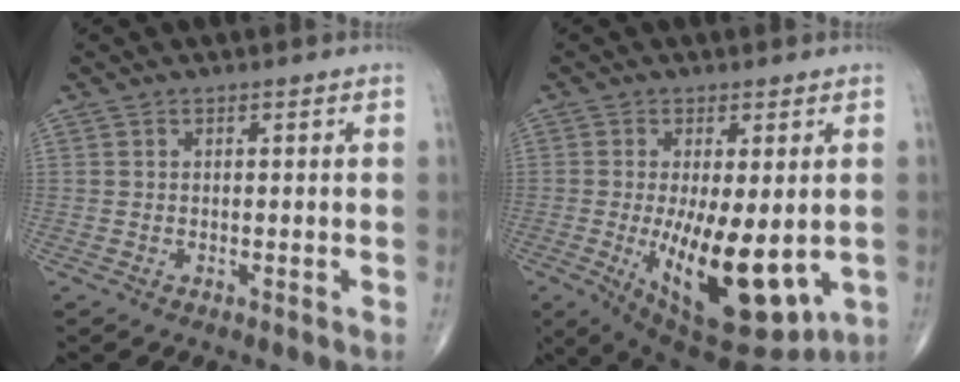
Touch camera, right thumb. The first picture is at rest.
{"total": 16.8, "force": [-2.7, 6.5, 15.2], "torque": [-0.243, -0.033, -0.017]}